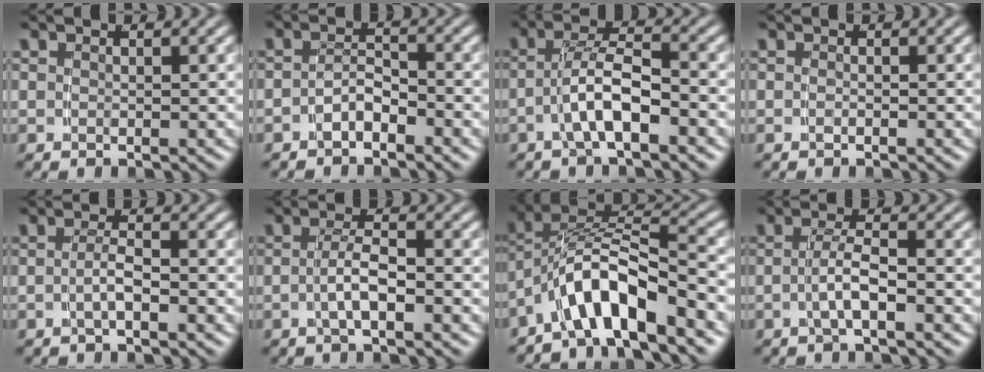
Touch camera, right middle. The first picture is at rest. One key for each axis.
{"total": 2.7, "fx": -2.2, "fy": 1.1, "fz": 1.2, "tx": -0.017, "ty": -0.006, "tz": -0.039}
{"total": 4.3, "fx": -1.9, "fy": 1.2, "fz": 3.6, "tx": -0.065, "ty": 0.005, "tz": -0.033}
{"total": 0.7, "fx": -0.5, "fy": -0.4, "fz": 0.1, "tx": -0.003, "ty": 0.000, "tz": -0.009}
{"total": 1.9, "fx": -1.3, "fy": -0.3, "fz": 1.4, "tx": -0.022, "ty": 0.000, "tz": -0.022}
{"total": 2.6, "fx": -1.3, "fy": 0.1, "fz": 2.2, "tx": -0.038, "ty": 0.000, "tz": -0.020}
{"total": 7.4, "fx": -2.2, "fy": 4.6, "fz": 5.5, "tx": -0.113, "ty": -0.010, "tz": -0.034}
{"total": 2.6, "fx": -1.3, "fy": -0.1, "fz": 2.2, "tx": -0.041, "ty": 0.002, "tz": -0.022}